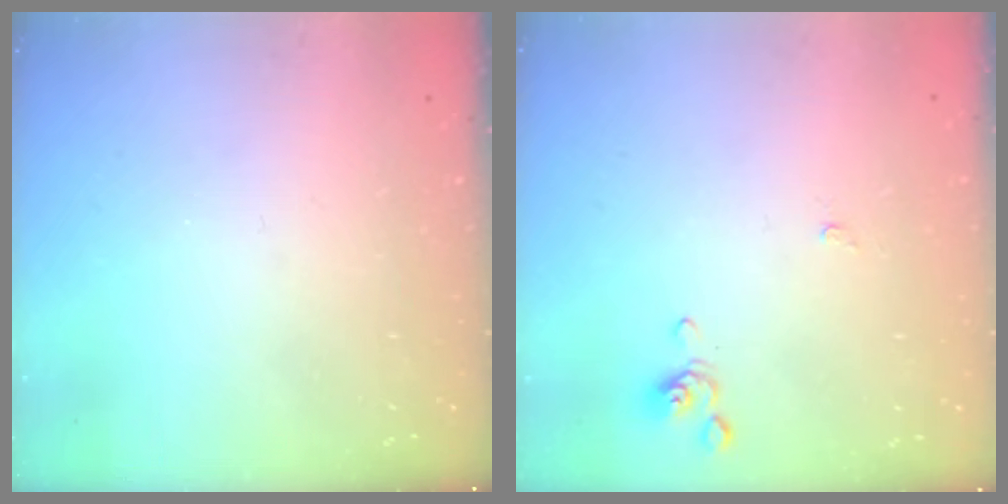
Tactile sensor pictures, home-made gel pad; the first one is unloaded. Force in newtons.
{"total": 0.0}